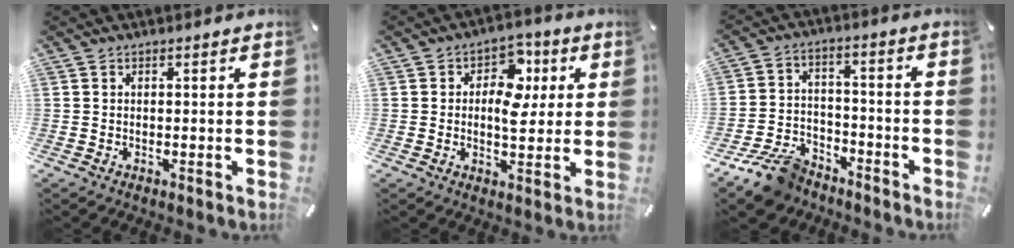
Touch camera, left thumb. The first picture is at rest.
{"total": 9.8, "force": [1.4, 6.8, 6.8], "torque": [-0.089, 0.002, 0.021]}
{"total": 11.4, "force": [-8.6, 6.1, 4.5], "torque": [-0.082, 0.055, -0.159]}